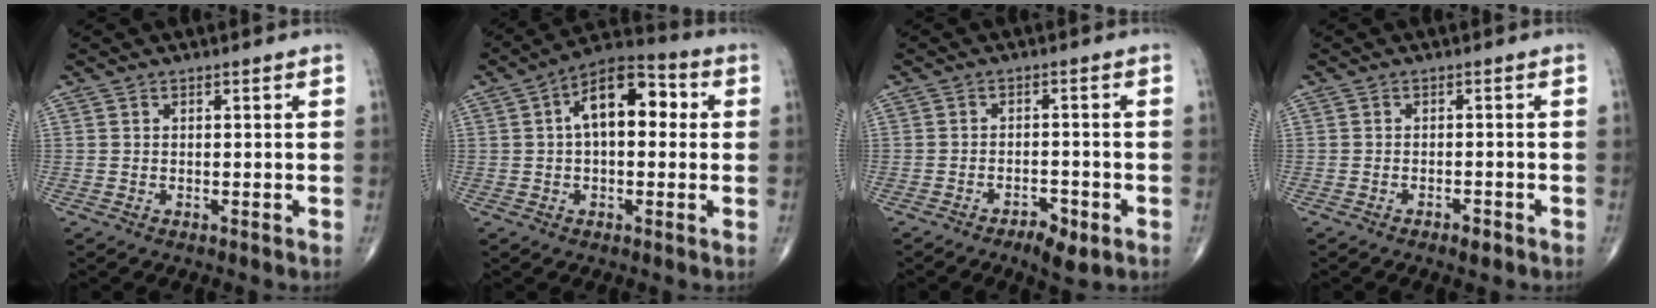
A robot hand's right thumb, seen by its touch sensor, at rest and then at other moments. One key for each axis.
{"total": 12.4, "fx": 2.1, "fy": 6.6, "fz": 10.3, "tx": -0.148, "ty": 0.033, "tz": 0.020}
{"total": 4.6, "fx": -2.6, "fy": 1.8, "fz": 3.2, "tx": -0.047, "ty": 0.011, "tz": -0.037}
{"total": 1.8, "fx": -1.3, "fy": 0.6, "fz": 1.1, "tx": -0.022, "ty": 0.004, "tz": -0.020}